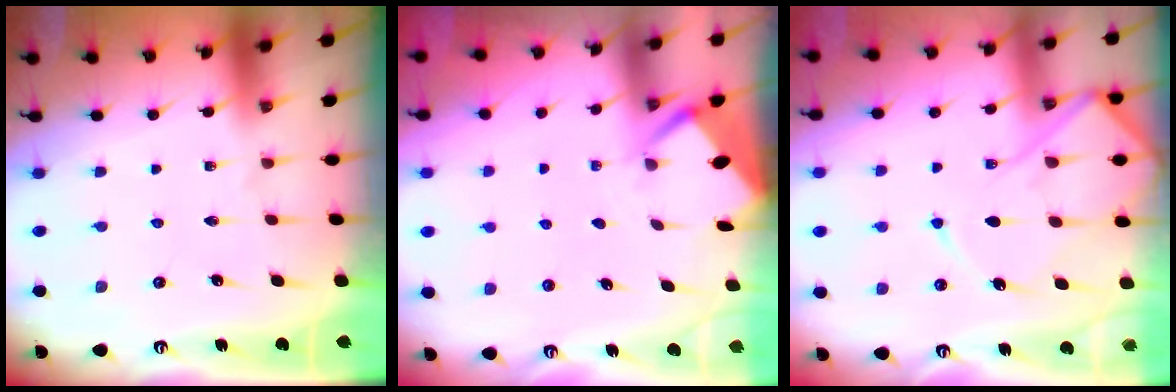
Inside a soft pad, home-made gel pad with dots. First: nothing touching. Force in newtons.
{"total": 2.6, "press": 2.6, "slide": 0.3}
{"total": 12.3, "press": 12.2, "slide": 1.3}